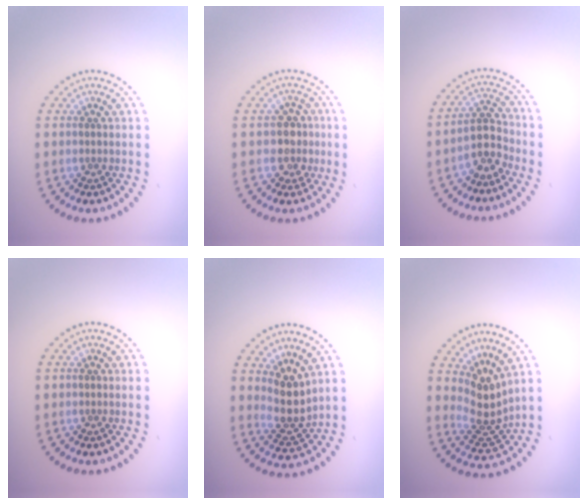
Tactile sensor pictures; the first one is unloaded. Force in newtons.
{"total": 2.5, "press": 2.2, "slide": 1.2}
{"total": 2.8, "press": 2.6, "slide": 1.2}
{"total": 0.0}
{"total": 3.4, "press": 2.7, "slide": 2.1}
{"total": 3.6, "press": 2.6, "slide": 2.4}